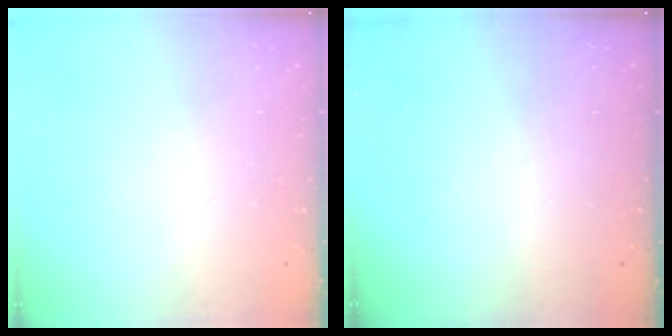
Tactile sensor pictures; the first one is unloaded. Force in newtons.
{"total": 0.0}